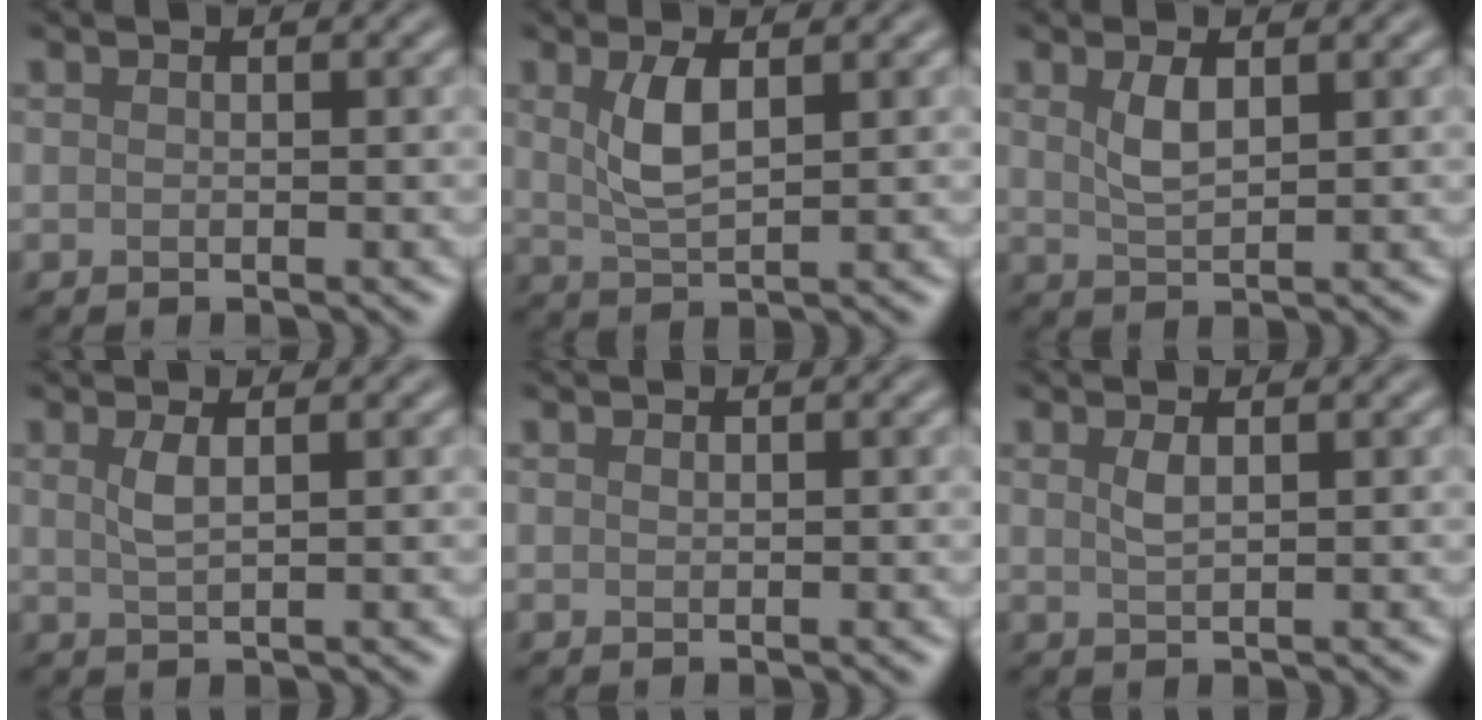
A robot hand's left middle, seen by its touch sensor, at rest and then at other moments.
{"total": 3.3, "force": [1.1, 1.3, 2.9], "torque": [-0.064, -0.001, 0.025]}
{"total": 2.3, "force": [1.1, 0.9, 1.8], "torque": [-0.040, -0.001, 0.023]}
{"total": 1.8, "force": [0.7, 0.5, 1.5], "torque": [-0.033, 0.000, 0.013]}
{"total": 0.0}
{"total": 1.3, "force": [0.6, 0.4, 1.1], "torque": [-0.026, 0.000, 0.014]}